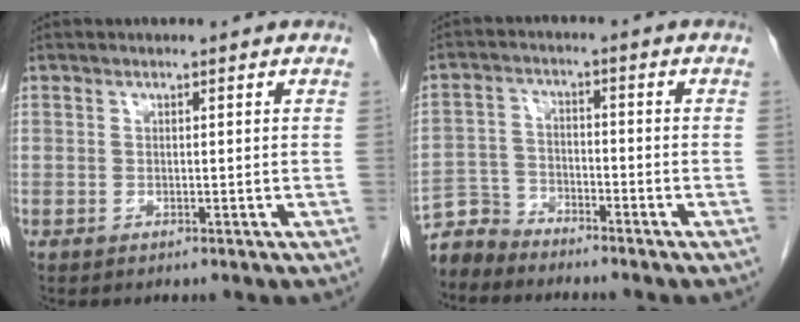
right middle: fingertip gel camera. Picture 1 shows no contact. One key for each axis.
{"total": 4.8, "fx": -4.7, "fy": 1.0, "fz": -0.7, "tx": 0.012, "ty": -0.003, "tz": -0.094}